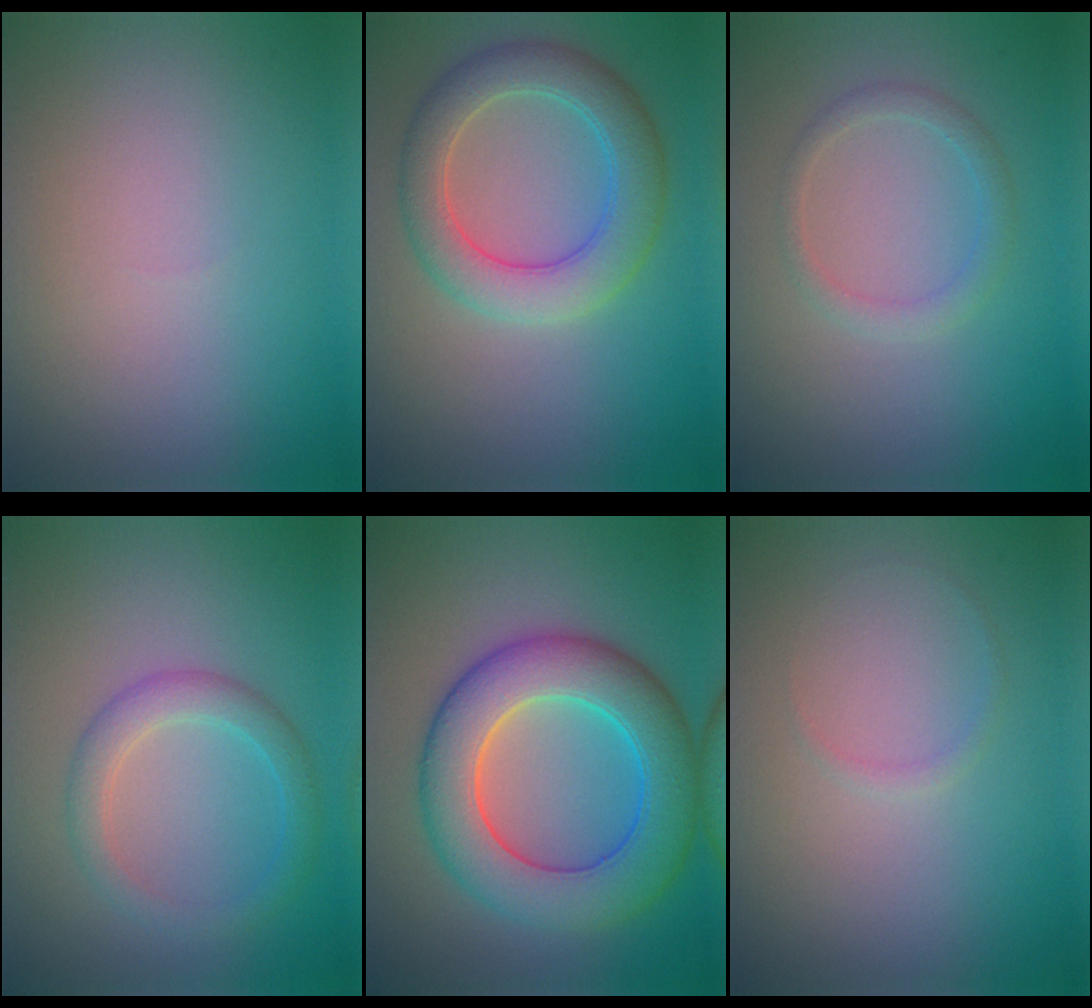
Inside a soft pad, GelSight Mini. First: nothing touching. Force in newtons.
{"total": 5.4, "press": 5.3, "slide": 0.3}
{"total": 1.6, "press": 1.6, "slide": 0.0}
{"total": 2.8, "press": 2.8, "slide": 0.2}
{"total": 9.1, "press": 9.1, "slide": 0.3}
{"total": 0.6, "press": 0.6, "slide": 0.1}